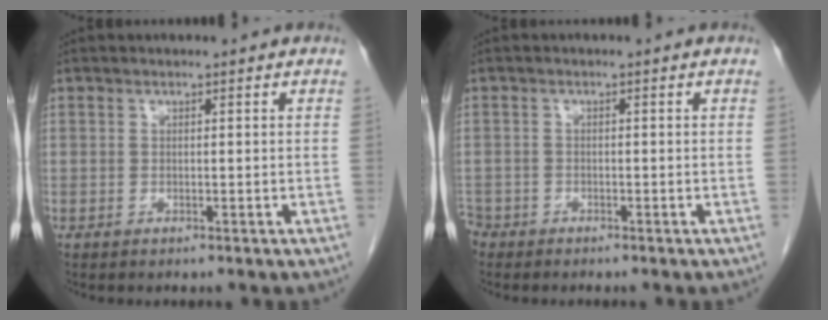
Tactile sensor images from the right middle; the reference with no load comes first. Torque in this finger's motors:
{"motor_torque": [0.54, -0.54, 0.06, 0.03]}